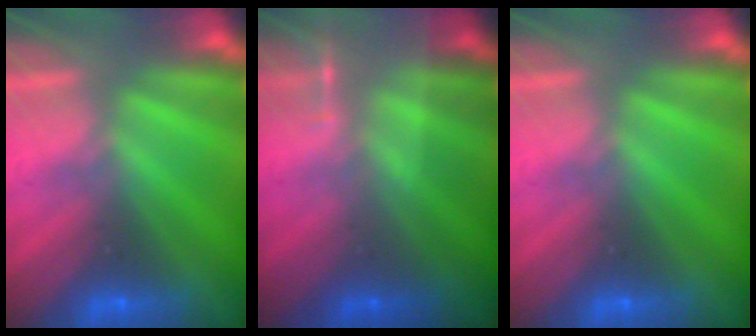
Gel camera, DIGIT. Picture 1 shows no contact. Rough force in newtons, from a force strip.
{"total": 1.8}
{"total": 0.0}